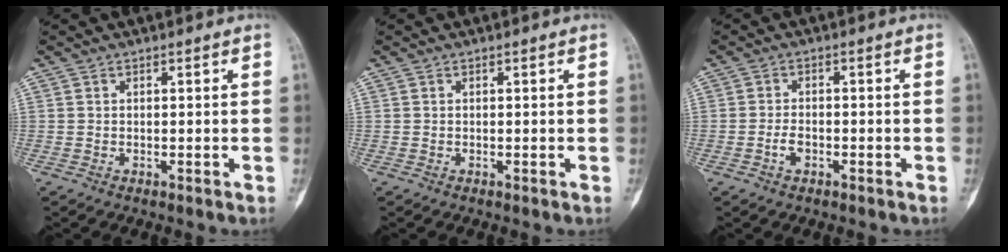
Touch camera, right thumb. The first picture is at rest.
{"total": 0.0}
{"total": 2.5, "force": [-1.2, 1.4, 1.7], "torque": [-0.035, 0.010, -0.023]}